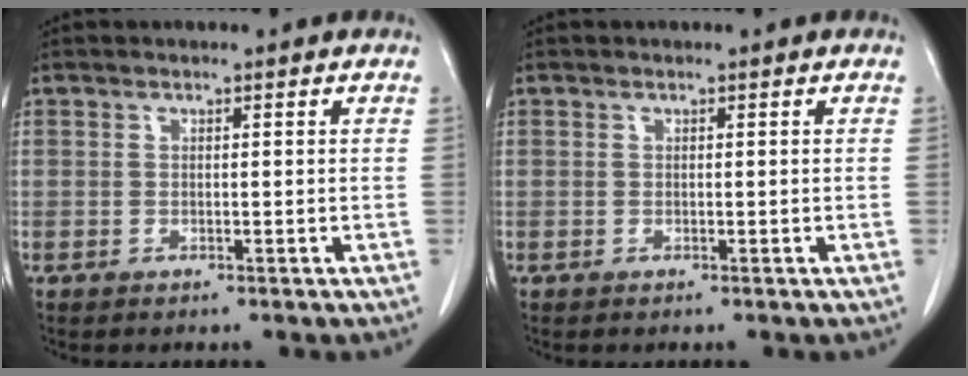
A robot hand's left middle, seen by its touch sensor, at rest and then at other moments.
{"total": 0.0}